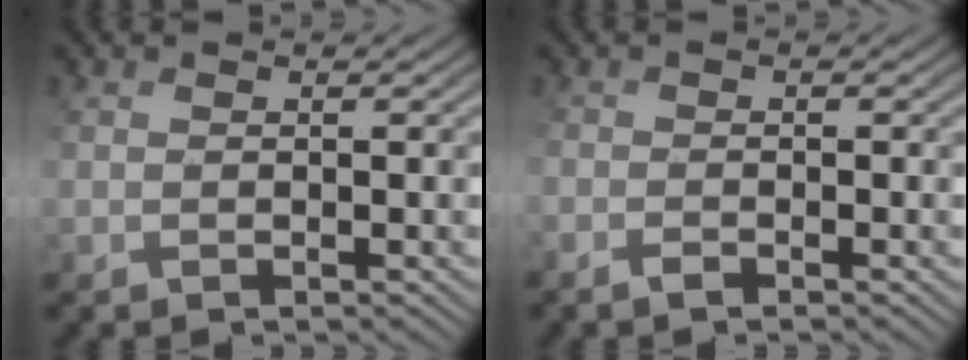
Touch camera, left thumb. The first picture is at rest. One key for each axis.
{"total": 1.4, "fx": -1.1, "fy": 0.4, "fz": 0.8, "tx": -0.020, "ty": -0.002, "tz": -0.023}